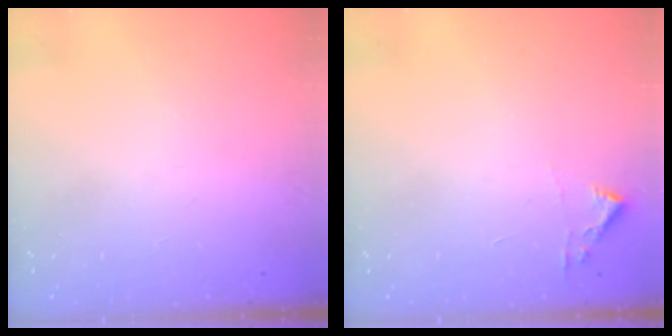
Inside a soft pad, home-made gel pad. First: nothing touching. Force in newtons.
{"total": 3.3, "press": 3.3, "slide": 0.4}